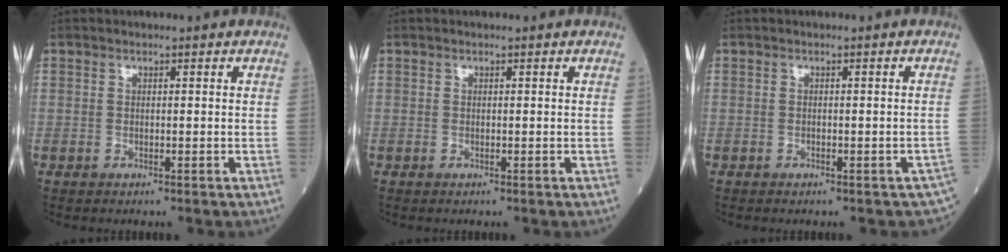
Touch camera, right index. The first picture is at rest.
{"total": 0.0}
{"total": 2.5, "force": [-2.0, 1.0, 1.0], "torque": [-0.002, 0.011, -0.019]}